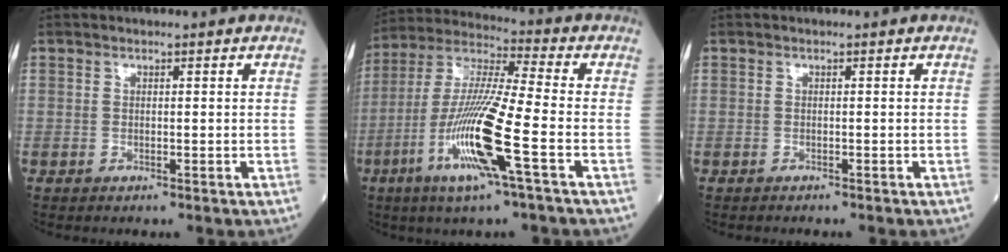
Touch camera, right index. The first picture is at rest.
{"total": 15.5, "force": [-5.6, 0.0, 14.4], "torque": [-0.298, -0.015, -0.112]}
{"total": 1.1, "force": [-1.0, 0.2, 0.4], "torque": [-0.009, -0.003, -0.014]}